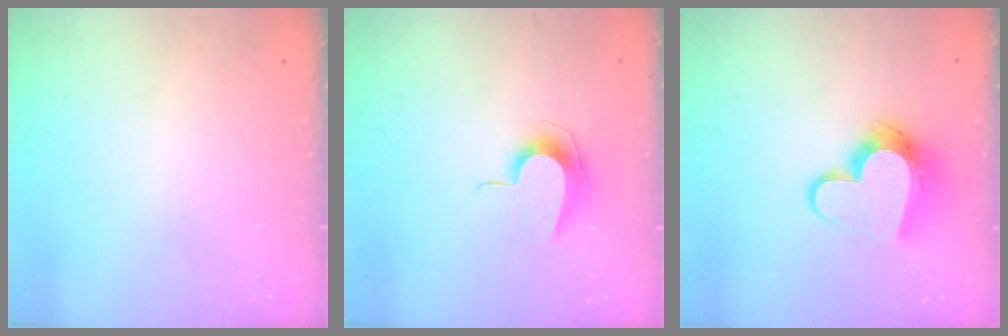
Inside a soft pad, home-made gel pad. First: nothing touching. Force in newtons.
{"total": 8.4, "press": 8.3, "slide": 0.7}
{"total": 12.7, "press": 12.7, "slide": 1.4}